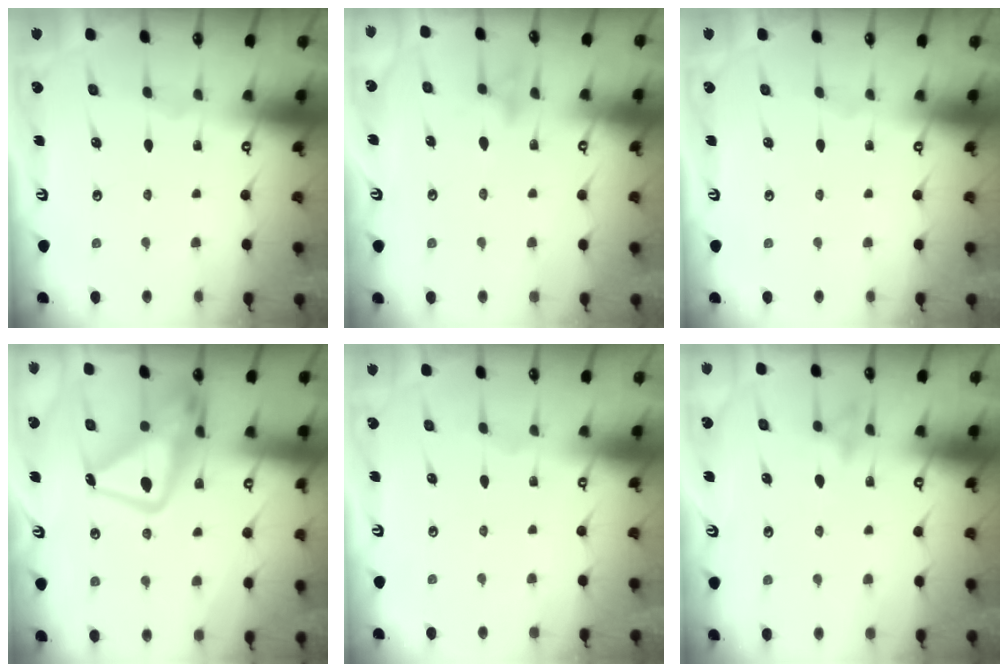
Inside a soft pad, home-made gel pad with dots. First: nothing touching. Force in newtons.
{"total": 10.2, "press": 10.2, "slide": 1.1}
{"total": 0.0}
{"total": 16.6, "press": 16.5, "slide": 1.5}
{"total": 3.9, "press": 3.9, "slide": 0.1}
{"total": 10.1, "press": 10.0, "slide": 1.4}